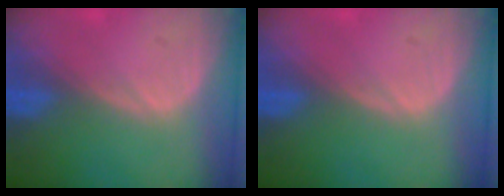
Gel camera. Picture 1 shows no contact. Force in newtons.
{"total": 0.0}